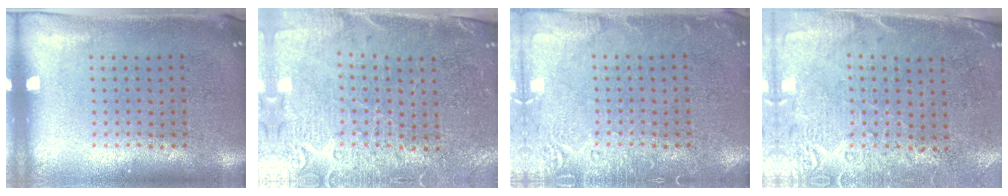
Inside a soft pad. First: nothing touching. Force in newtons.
{"total": 3.3, "press": 3.1, "slide": 1.3}
{"total": 2.9, "press": 2.9, "slide": 0.4}
{"total": 2.7, "press": 2.4, "slide": 1.4}